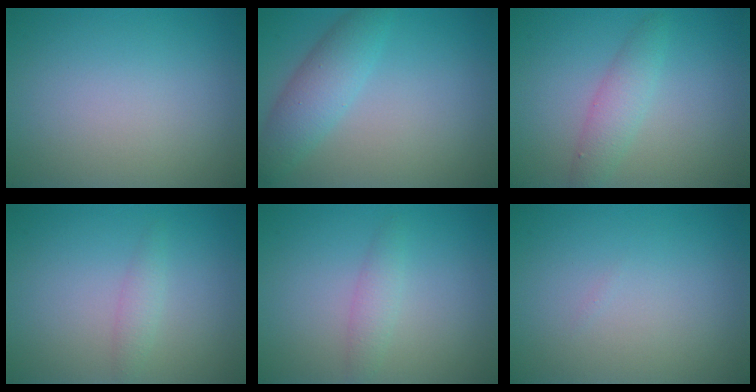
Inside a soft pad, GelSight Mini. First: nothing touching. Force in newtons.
{"total": 3.7, "press": 3.7, "slide": 0.2}
{"total": 2.4, "press": 2.4, "slide": 0.1}
{"total": 1.2, "press": 1.2, "slide": 0.0}
{"total": 1.5, "press": 1.5, "slide": 0.0}
{"total": 0.0}